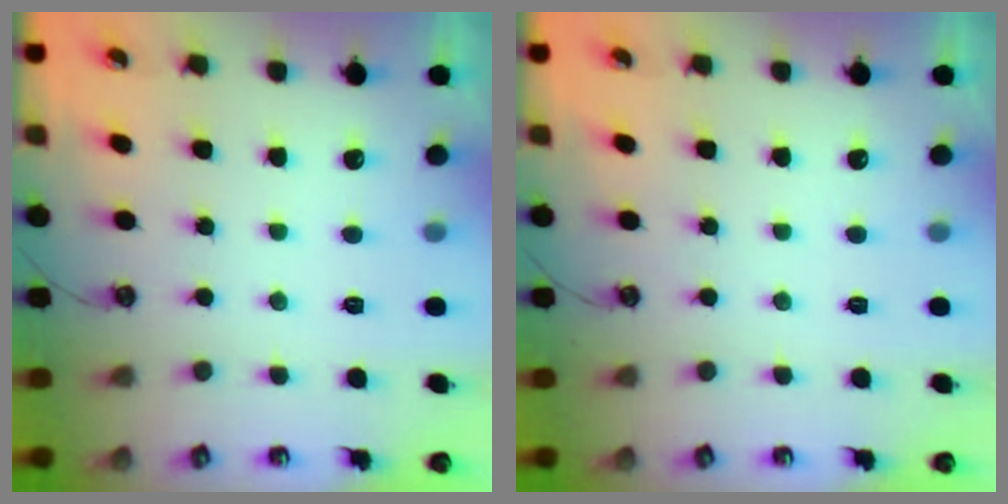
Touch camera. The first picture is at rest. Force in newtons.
{"total": 0.0}